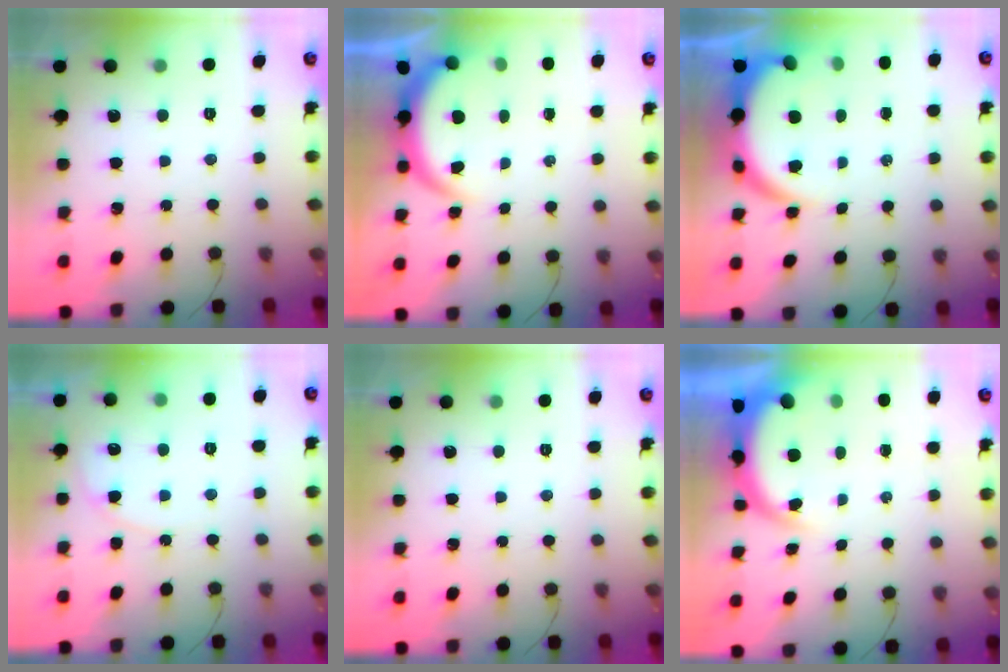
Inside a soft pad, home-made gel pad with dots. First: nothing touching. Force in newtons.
{"total": 3.9, "press": 3.9, "slide": 0.2}
{"total": 8.1, "press": 8.0, "slide": 0.9}
{"total": 5.4, "press": 5.4, "slide": 0.6}
{"total": 0.0}
{"total": 4.5, "press": 4.5, "slide": 0.7}